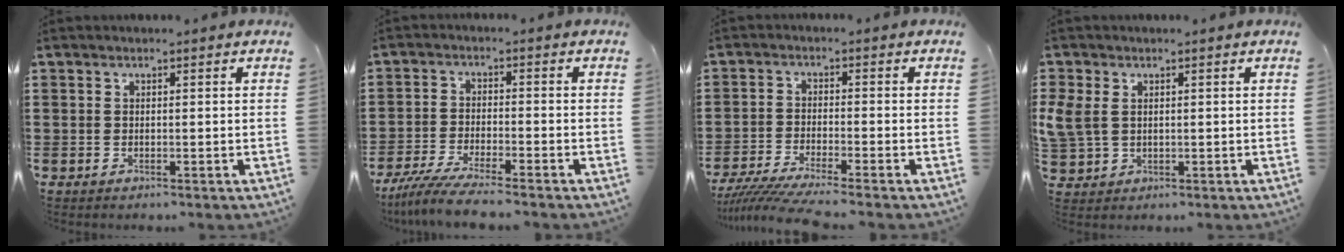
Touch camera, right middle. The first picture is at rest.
{"total": 5.6, "force": [-5.0, -0.1, 2.5], "torque": [-0.063, -0.021, -0.097]}
{"total": 5.0, "force": [-4.5, -0.4, 2.1], "torque": [-0.065, -0.026, -0.093]}
{"total": 3.9, "force": [1.3, 2.7, 2.5], "torque": [-0.072, 0.003, 0.022]}